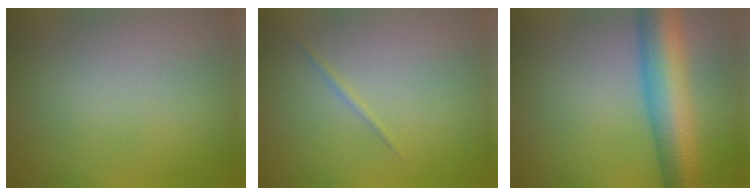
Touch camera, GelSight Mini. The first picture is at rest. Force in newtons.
{"total": 0.6, "press": 0.6, "slide": 0.0}
{"total": 10.2, "press": 10.2, "slide": 0.3}